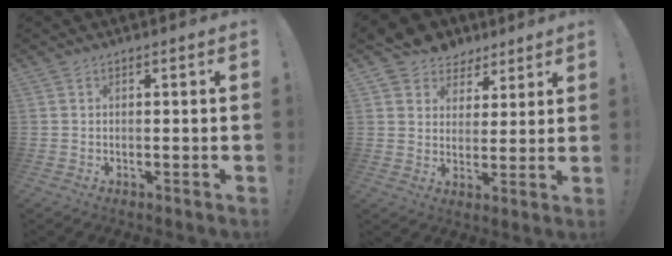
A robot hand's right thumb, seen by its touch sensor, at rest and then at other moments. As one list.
[{"total": 7.3, "force": [4.5, 5.6, 0.9], "torque": [-0.014, -0.033, 0.093]}]